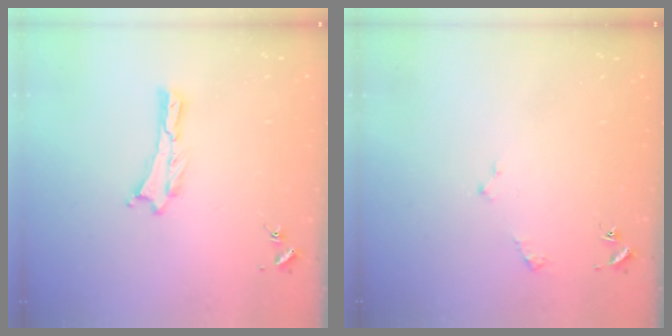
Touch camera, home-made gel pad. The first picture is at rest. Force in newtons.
{"total": 1.6, "press": 1.6, "slide": 0.2}